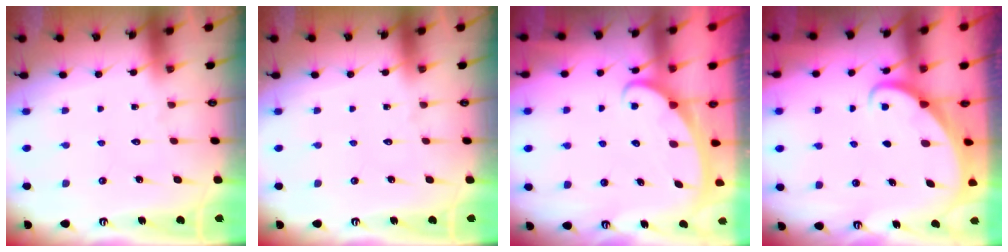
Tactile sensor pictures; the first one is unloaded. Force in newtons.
{"total": 0.0}
{"total": 2.5, "press": 2.5, "slide": 0.4}
{"total": 2.1, "press": 2.1, "slide": 0.2}